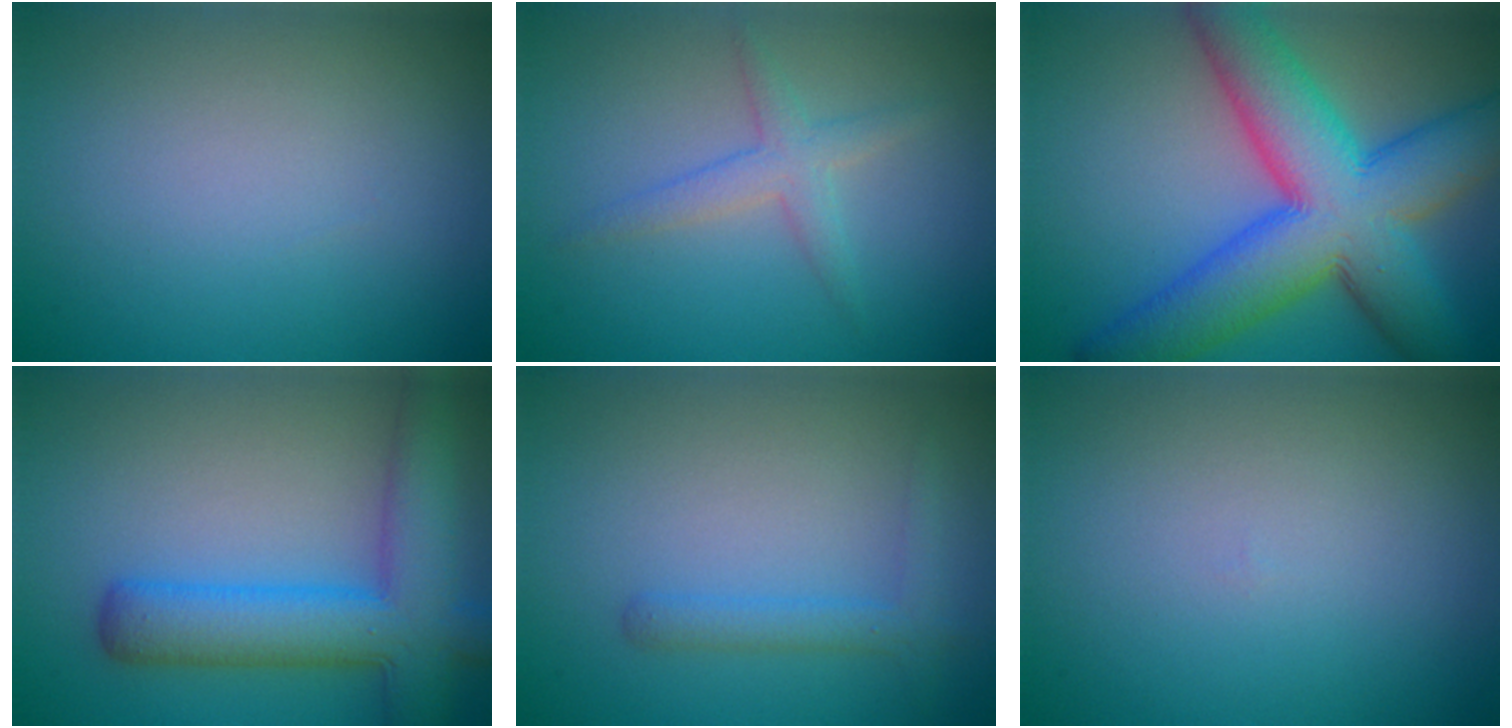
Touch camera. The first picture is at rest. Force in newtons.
{"total": 2.2, "press": 2.2, "slide": 0.1}
{"total": 13.0, "press": 13.0, "slide": 0.3}
{"total": 7.5, "press": 7.4, "slide": 0.3}
{"total": 1.9, "press": 1.9, "slide": 0.1}
{"total": 0.0}